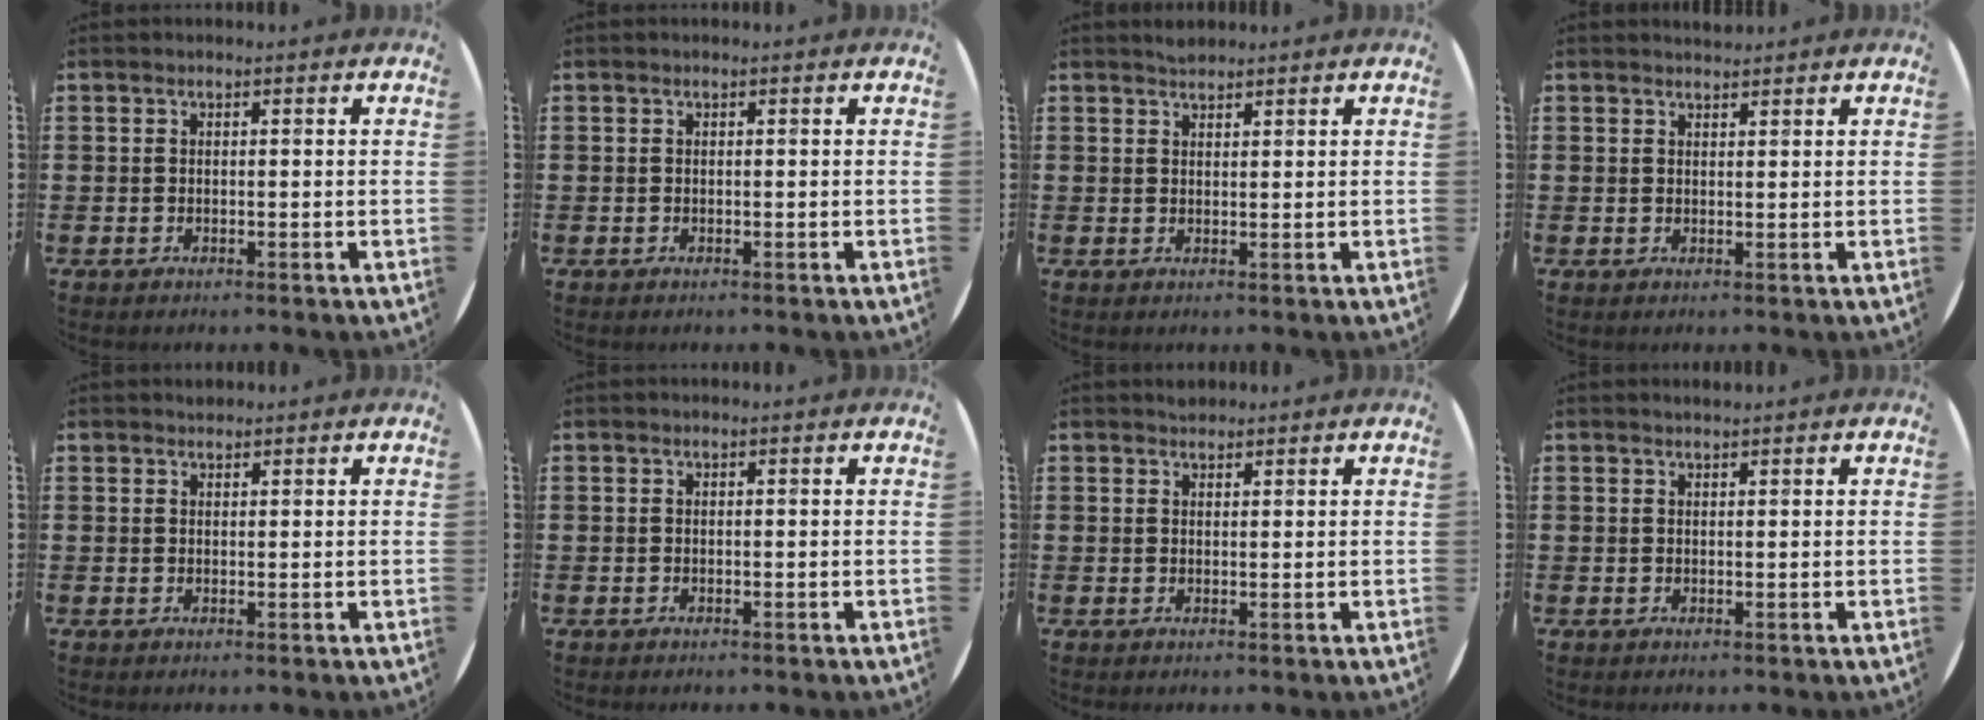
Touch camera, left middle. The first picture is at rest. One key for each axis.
{"total": 0.0}
{"total": 1.4, "fx": 1.4, "fy": 0.2, "fz": 0.1, "tx": 0.005, "ty": -0.003, "tz": 0.024}
{"total": 1.2, "fx": 1.2, "fy": 0.1, "fz": -0.1, "tx": 0.001, "ty": 0.002, "tz": 0.024}
{"total": 0.7, "fx": 0.7, "fy": 0.2, "fz": -0.1, "tx": 0.002, "ty": 0.003, "tz": 0.014}
{"total": 0.0}
{"total": 1.2, "fx": 1.2, "fy": 0.3, "fz": -0.1, "tx": 0.008, "ty": -0.002, "tz": 0.021}
{"total": 0.6, "fx": 0.6, "fy": -0.1, "fz": 0.0, "tx": -0.001, "ty": 0.000, "tz": 0.012}